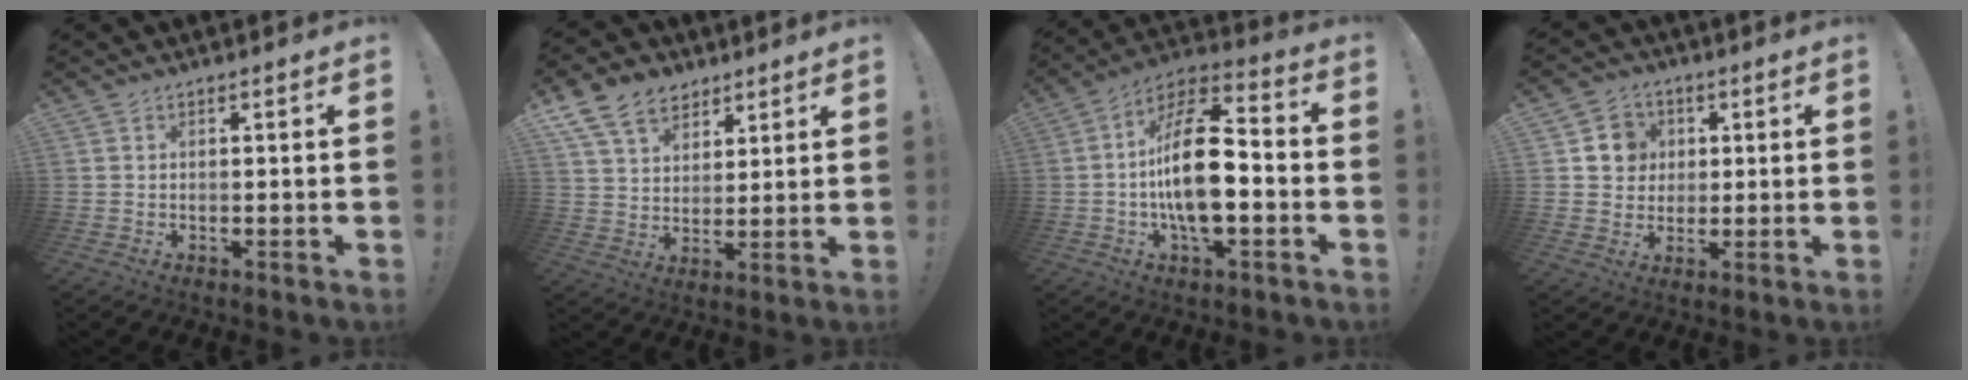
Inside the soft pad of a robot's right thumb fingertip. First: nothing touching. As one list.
[{"total": 12.8, "force": [7.7, 9.0, 4.8], "torque": [-0.091, -0.040, 0.155]}, {"total": 19.2, "force": [-2.5, 9.0, 16.8], "torque": [-0.295, 0.016, -0.044]}, {"total": 8.4, "force": [2.1, 7.9, 1.8], "torque": [-0.019, -0.009, 0.044]}]